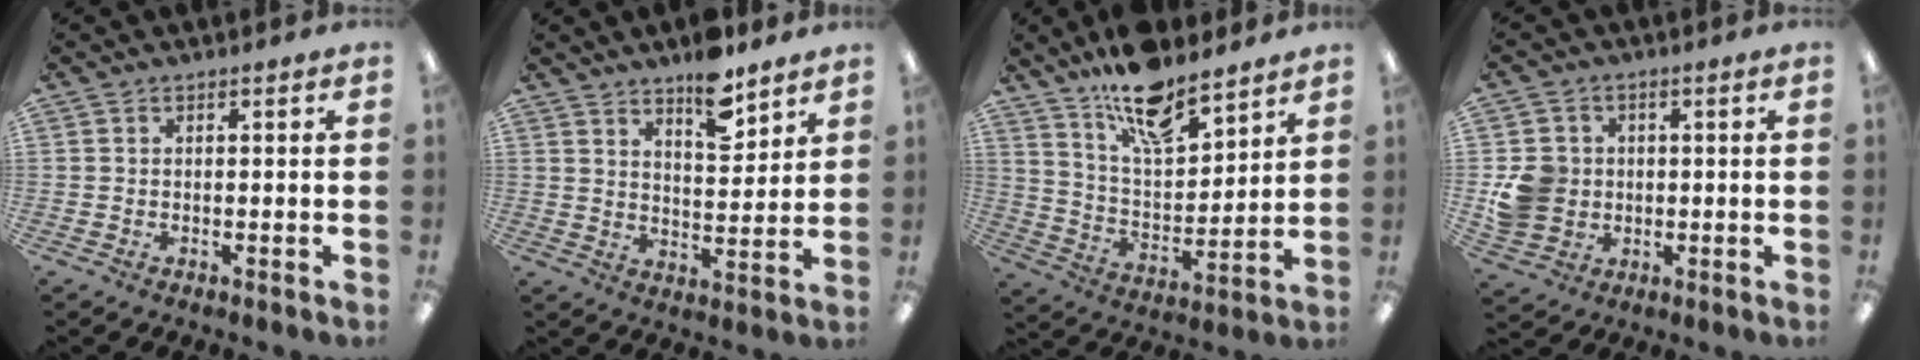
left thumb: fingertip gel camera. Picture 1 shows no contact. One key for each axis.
{"total": 9.6, "fx": 7.4, "fy": 3.5, "fz": 5.1, "tx": -0.064, "ty": -0.047, "tz": 0.124}
{"total": 15.5, "fx": 12.3, "fy": 5.4, "fz": 7.7, "tx": -0.129, "ty": -0.077, "tz": 0.215}
{"total": 8.1, "fx": 0.2, "fy": 7.5, "fz": 3.0, "tx": -0.056, "ty": 0.013, "tz": 0.008}